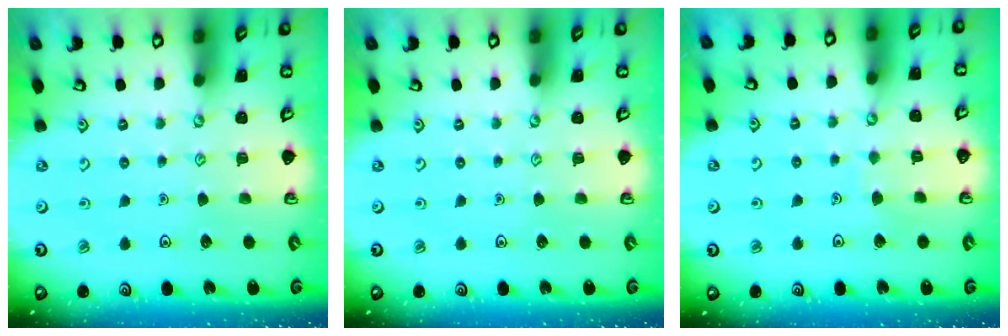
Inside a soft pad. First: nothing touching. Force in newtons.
{"total": 0.0}
{"total": 3.1, "press": 3.1, "slide": 0.2}